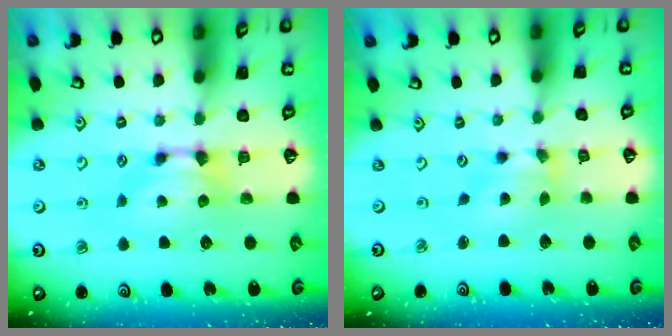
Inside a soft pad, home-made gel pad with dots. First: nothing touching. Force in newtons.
{"total": 2.0, "press": 1.3, "slide": 1.5}